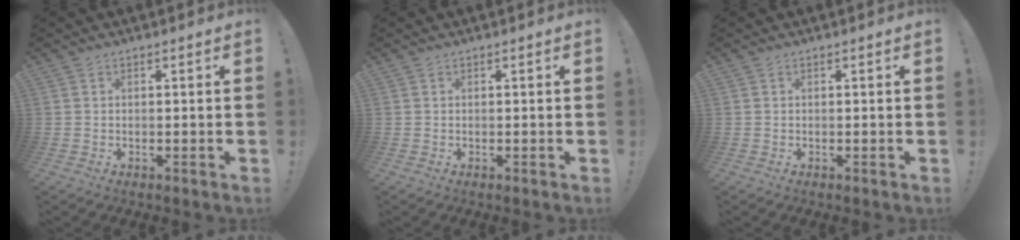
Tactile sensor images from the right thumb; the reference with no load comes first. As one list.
[{"total": 0.0}, {"total": 0.0}]